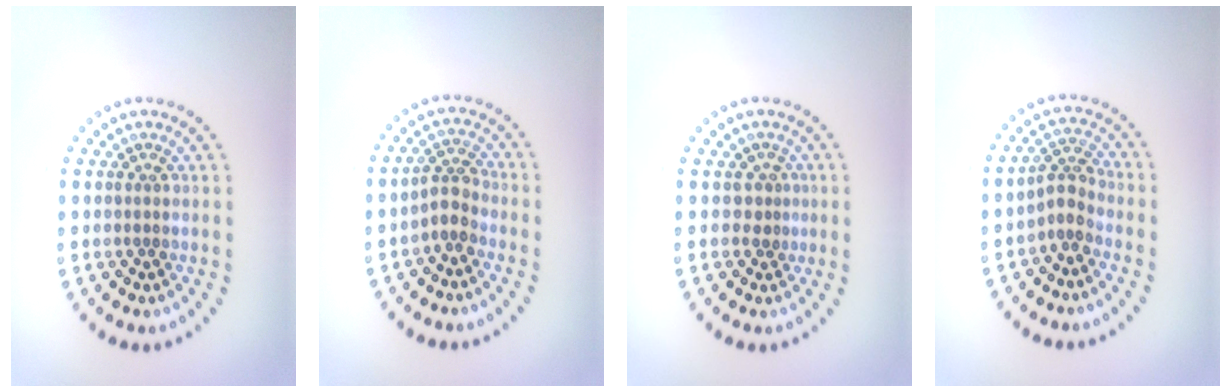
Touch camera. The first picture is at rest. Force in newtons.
{"total": 2.2, "press": 1.7, "slide": 1.4}
{"total": 1.1, "press": 0.7, "slide": 0.9}
{"total": 2.3, "press": 1.6, "slide": 1.6}